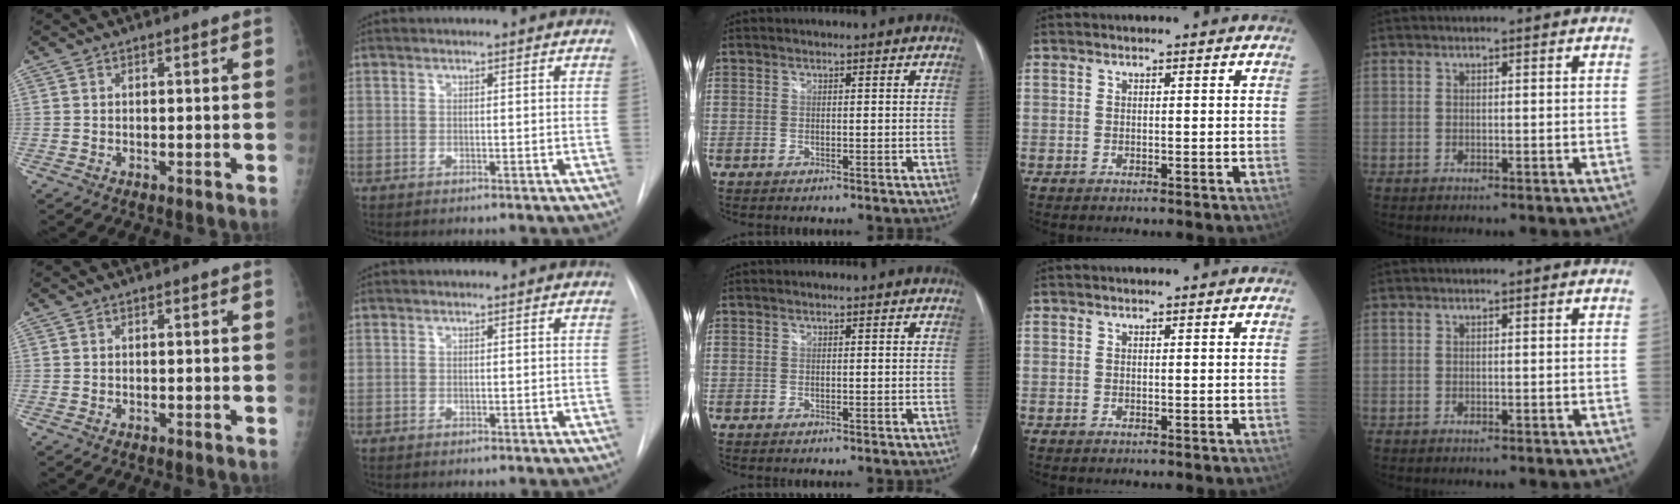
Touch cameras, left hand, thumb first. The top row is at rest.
{"index": {"total": 0.8, "force": [-0.8, -0.1, -0.1], "torque": [0.002, -0.006, -0.011]}}